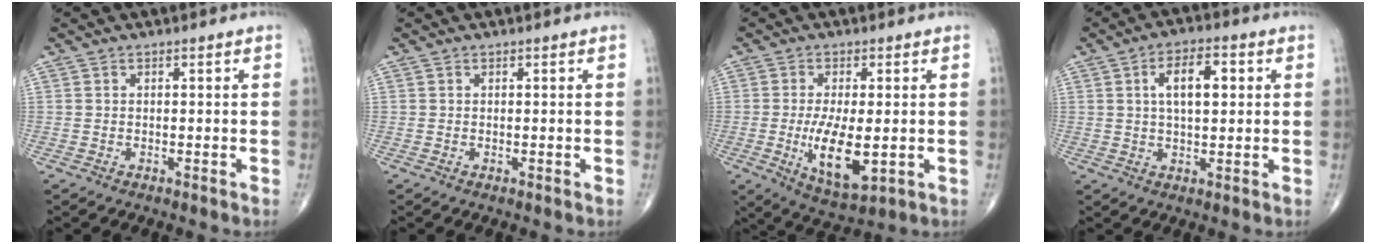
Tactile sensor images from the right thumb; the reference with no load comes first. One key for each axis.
{"total": 0.0}
{"total": 10.5, "fx": -1.5, "fy": 4.3, "fz": 9.5, "tx": -0.161, "ty": -0.025, "tz": -0.014}
{"total": 7.8, "fx": 1.8, "fy": 3.6, "fz": 6.6, "tx": -0.101, "ty": 0.002, "tz": 0.026}